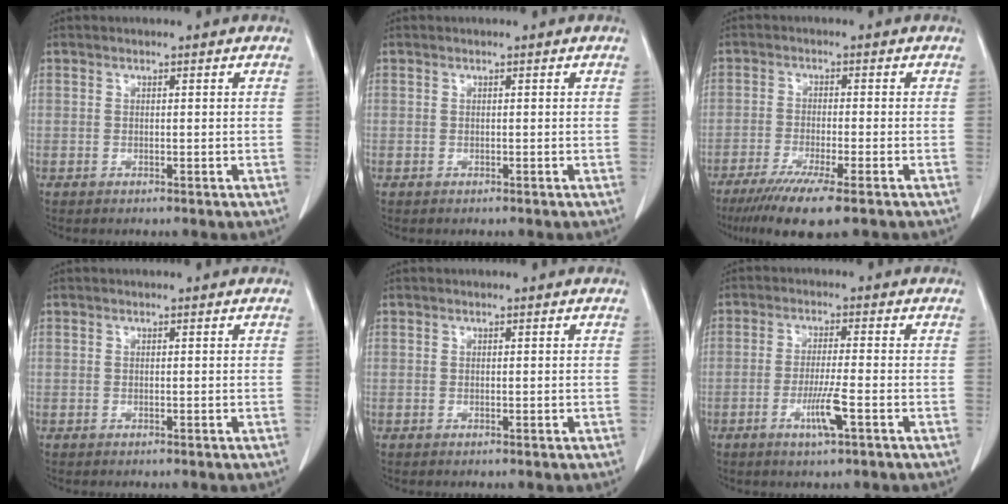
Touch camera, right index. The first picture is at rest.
{"total": 0.0}
{"total": 8.9, "force": [-6.1, 0.2, 6.5], "torque": [-0.108, -0.022, -0.094]}
{"total": 0.0}
{"total": 0.0}
{"total": 5.2, "force": [-2.2, -0.2, 4.7], "torque": [-0.090, -0.010, -0.042]}